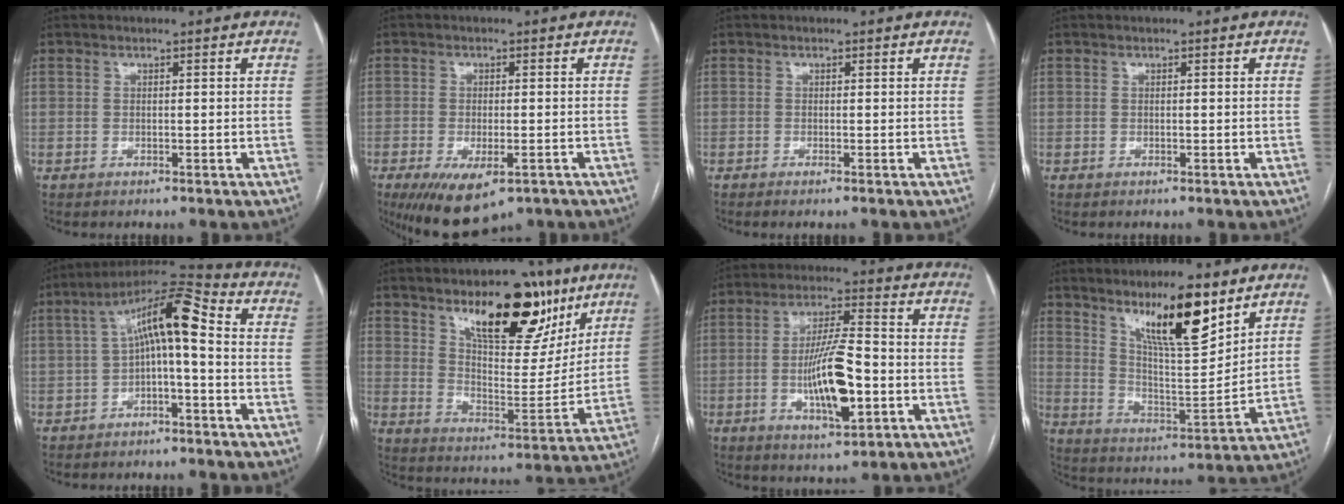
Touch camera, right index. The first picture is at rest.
{"total": 9.1, "force": [-5.3, 3.6, 6.5], "torque": [-0.110, -0.019, -0.078]}
{"total": 0.6, "force": [-0.4, -0.2, 0.4], "torque": [-0.009, 0.000, -0.010]}
{"total": 0.0}
{"total": 10.5, "force": [0.5, 2.2, 10.3], "torque": [-0.177, 0.050, 0.006]}
{"total": 16.8, "force": [10.9, 6.2, 11.2], "torque": [-0.148, -0.009, 0.177]}
{"total": 8.7, "force": [-1.7, 1.6, 8.4], "torque": [-0.155, -0.007, -0.028]}
{"total": 13.8, "force": [9.1, 2.3, 10.0], "torque": [-0.167, -0.009, 0.164]}